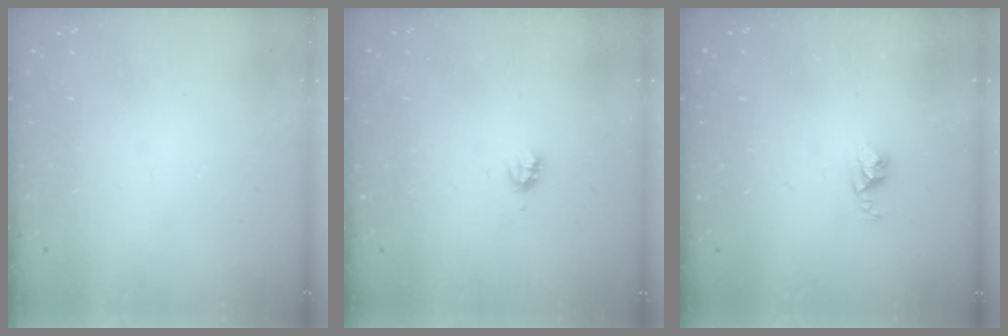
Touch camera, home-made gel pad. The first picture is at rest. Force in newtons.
{"total": 2.2, "press": 2.2, "slide": 0.3}
{"total": 2.5, "press": 2.5, "slide": 0.4}